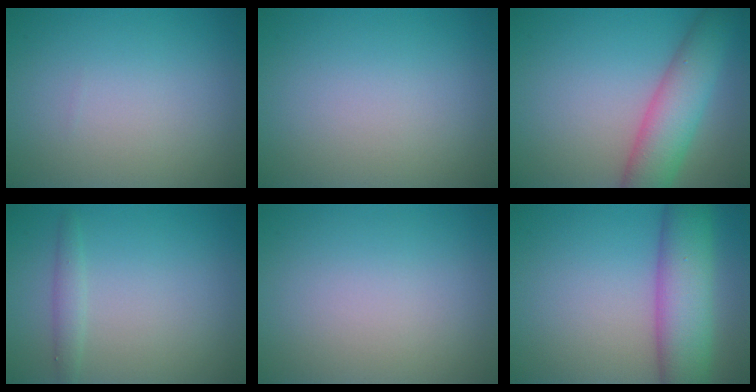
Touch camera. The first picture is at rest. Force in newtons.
{"total": 0.0}
{"total": 6.2, "press": 6.2, "slide": 0.3}
{"total": 1.2, "press": 1.2, "slide": 0.0}
{"total": 0.0}
{"total": 7.9, "press": 7.9, "slide": 0.4}